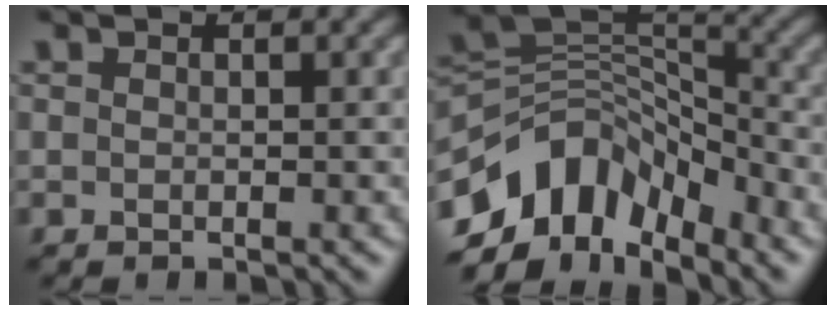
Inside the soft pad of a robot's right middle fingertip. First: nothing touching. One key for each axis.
{"total": 8.9, "fx": -5.5, "fy": 5.4, "fz": 4.5, "tx": -0.068, "ty": 0.005, "tz": -0.109}